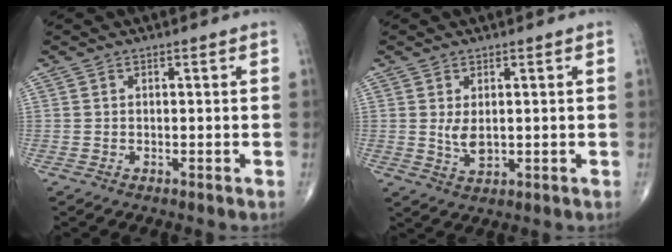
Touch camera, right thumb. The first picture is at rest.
{"total": 3.4, "force": [0.5, 1.7, 2.9], "torque": [-0.049, -0.011, 0.016]}